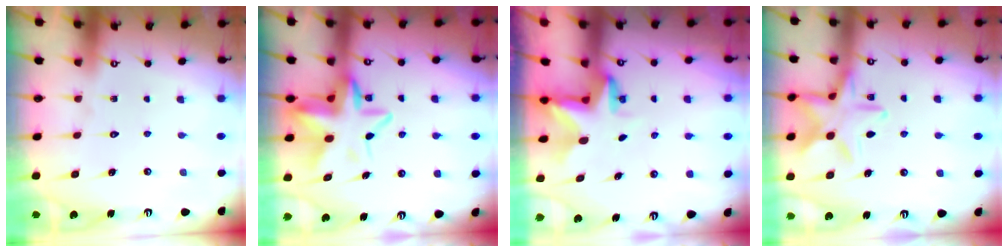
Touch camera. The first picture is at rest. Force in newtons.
{"total": 11.3, "press": 11.0, "slide": 2.9}
{"total": 2.9, "press": 2.9, "slide": 0.1}
{"total": 14.2, "press": 14.2, "slide": 0.8}